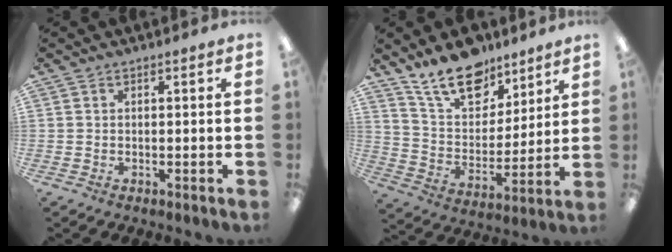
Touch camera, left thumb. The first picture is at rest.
{"total": 16.3, "force": [12.3, 8.3, 6.8], "torque": [-0.121, -0.069, 0.224]}